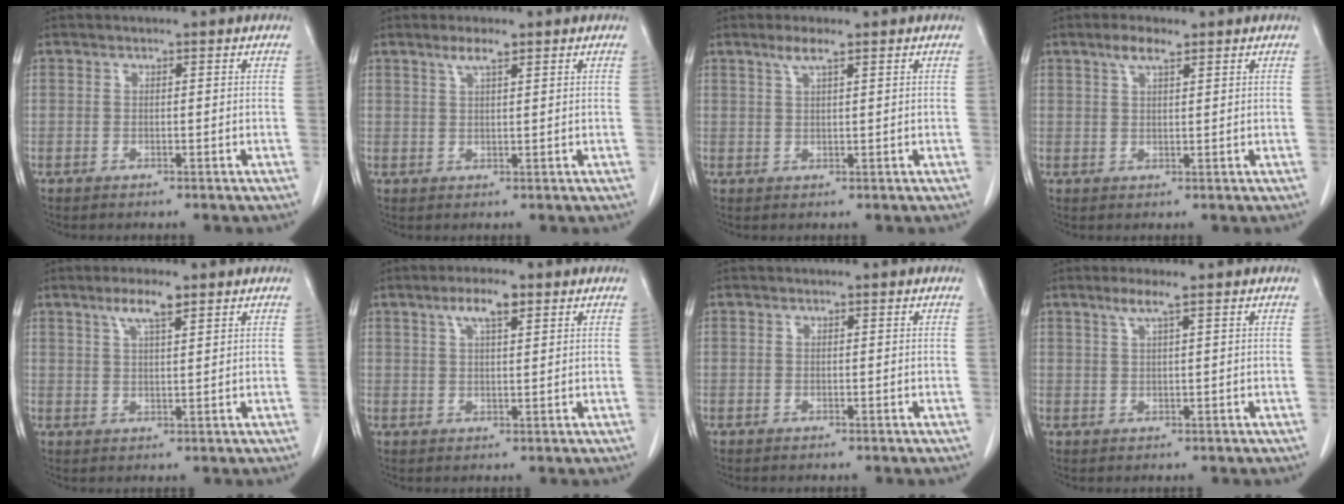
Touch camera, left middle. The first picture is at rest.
{"total": 2.4, "force": [1.6, 0.1, 1.7], "torque": [-0.039, 0.001, 0.033]}
{"total": 2.4, "force": [1.6, 0.0, 1.8], "torque": [-0.043, 0.001, 0.034]}
{"total": 2.9, "force": [2.0, 0.6, 2.1], "torque": [-0.046, 0.005, 0.039]}
{"total": 4.2, "force": [2.8, 0.5, 3.2], "torque": [-0.063, 0.003, 0.051]}
{"total": 4.5, "force": [2.6, 0.9, 3.5], "torque": [-0.071, 0.006, 0.046]}
{"total": 0.0}
{"total": 2.3, "force": [1.4, -0.4, 1.8], "torque": [-0.043, 0.001, 0.031]}